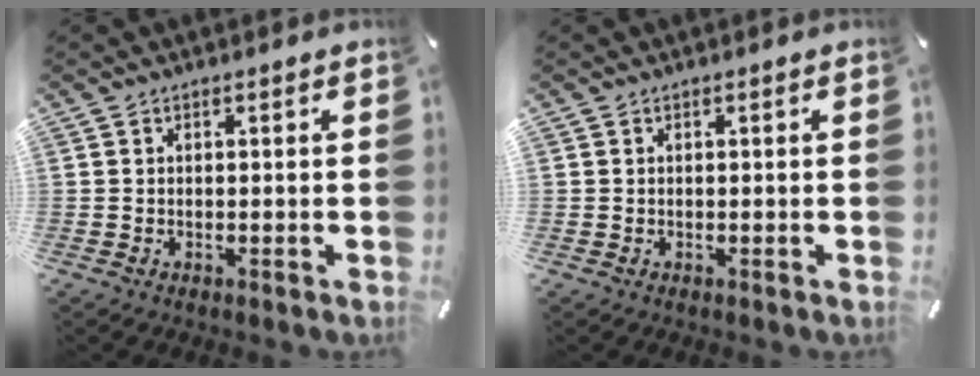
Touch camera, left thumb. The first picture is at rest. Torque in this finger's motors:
{"motor_torque": [-0.20, -0.15, -0.80, 0.18, -0.02]}